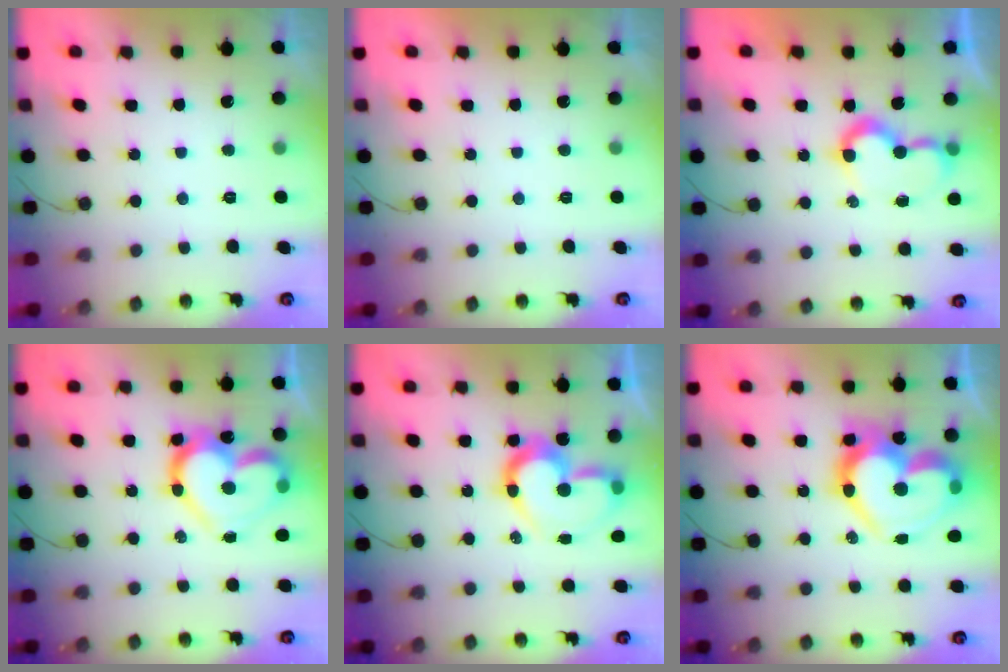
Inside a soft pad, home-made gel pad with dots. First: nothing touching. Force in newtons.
{"total": 1.7, "press": 1.7, "slide": 0.1}
{"total": 8.2, "press": 8.1, "slide": 0.7}
{"total": 19.2, "press": 19.1, "slide": 2.1}
{"total": 14.7, "press": 14.5, "slide": 2.4}
{"total": 24.2, "press": 24.1, "slide": 2.4}